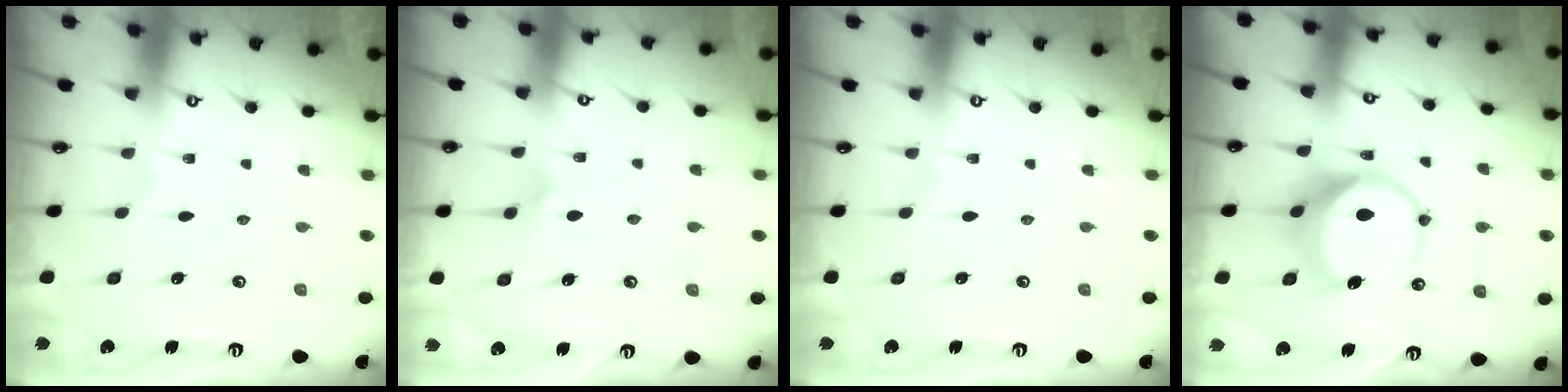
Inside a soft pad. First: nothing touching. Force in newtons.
{"total": 5.2, "press": 5.2, "slide": 0.3}
{"total": 0.0}
{"total": 9.2, "press": 9.1, "slide": 1.1}